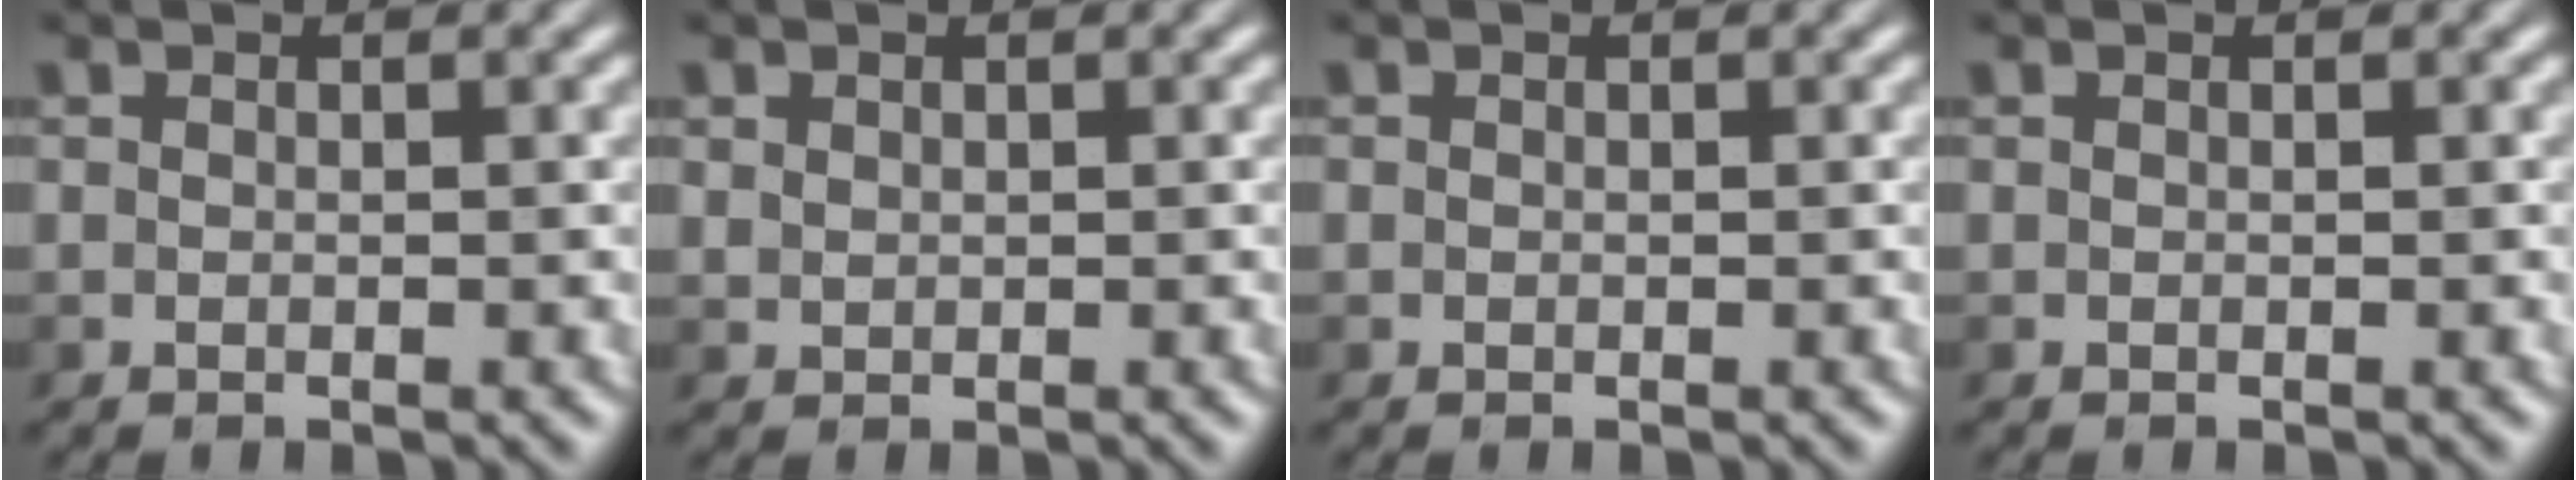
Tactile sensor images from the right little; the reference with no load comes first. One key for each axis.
{"total": 1.0, "fx": 0.6, "fy": 0.8, "fz": 0.1, "tx": -0.010, "ty": -0.001, "tz": 0.009}
{"total": 0.0}
{"total": 0.0}